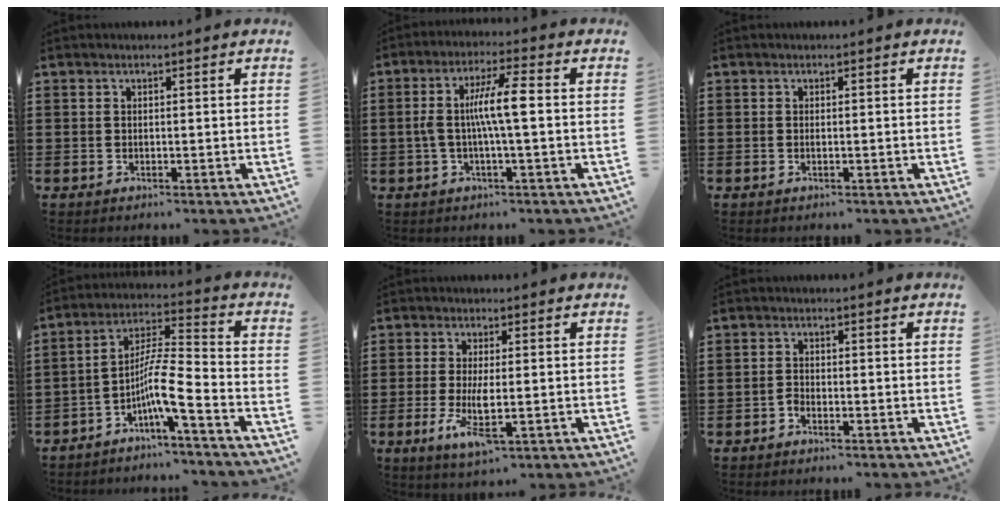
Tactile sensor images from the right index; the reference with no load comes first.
{"total": 7.4, "force": [-0.2, 1.0, 7.3], "torque": [-0.149, -0.002, -0.014]}
{"total": 0.0}
{"total": 8.1, "force": [-4.5, 0.4, 6.8], "torque": [-0.131, -0.013, -0.089]}
{"total": 5.9, "force": [-1.6, 1.5, 5.4], "torque": [-0.118, -0.017, -0.031]}
{"total": 1.2, "force": [-1.1, 0.5, 0.3], "torque": [-0.011, -0.001, -0.021]}